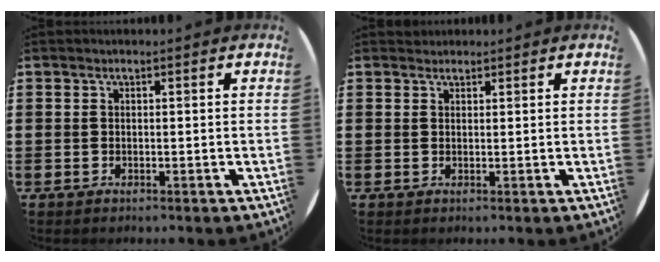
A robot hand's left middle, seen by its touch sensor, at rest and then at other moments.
{"total": 0.9, "force": [0.8, 0.3, -0.2], "torque": [0.003, 0.003, 0.015]}